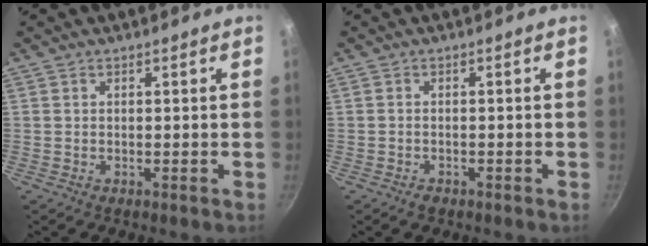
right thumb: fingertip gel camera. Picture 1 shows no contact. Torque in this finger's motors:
{"motor_torque": [0.19, -0.05, -0.41, 0.10, -0.06]}